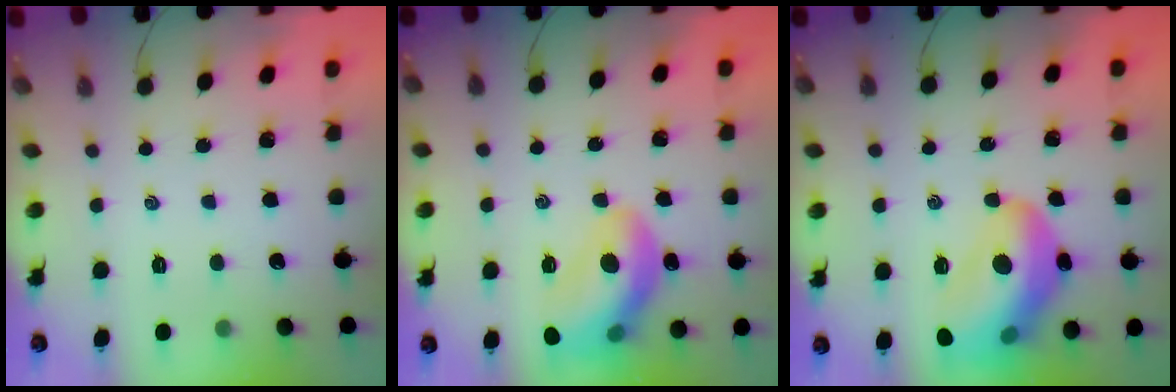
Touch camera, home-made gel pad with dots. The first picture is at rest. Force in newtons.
{"total": 15.6, "press": 15.3, "slide": 3.0}
{"total": 19.1, "press": 18.9, "slide": 2.7}